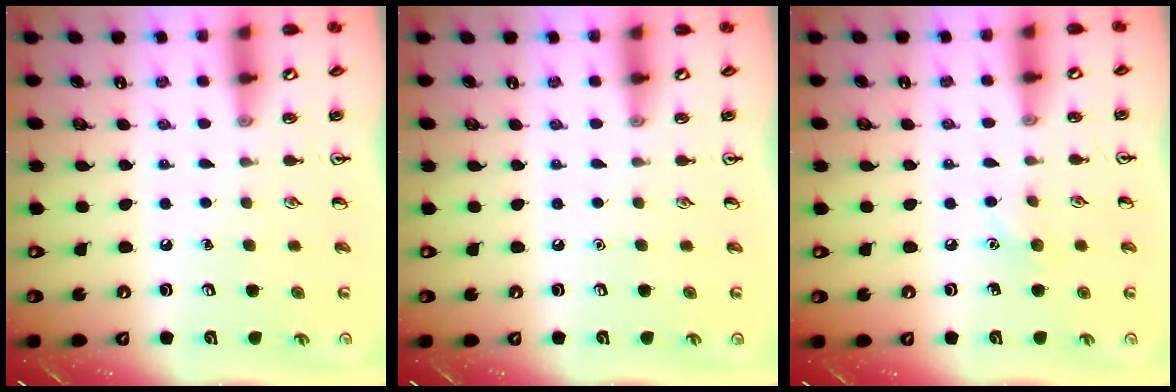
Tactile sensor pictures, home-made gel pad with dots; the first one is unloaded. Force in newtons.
{"total": 0.0}
{"total": 5.3, "press": 5.0, "slide": 1.6}